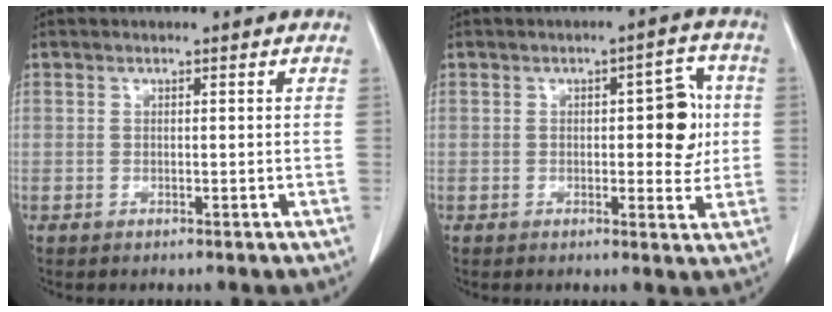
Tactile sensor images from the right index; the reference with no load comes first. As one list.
[{"total": 6.7, "force": [0.4, 2.6, 6.1], "torque": [-0.071, 0.015, 0.005]}]